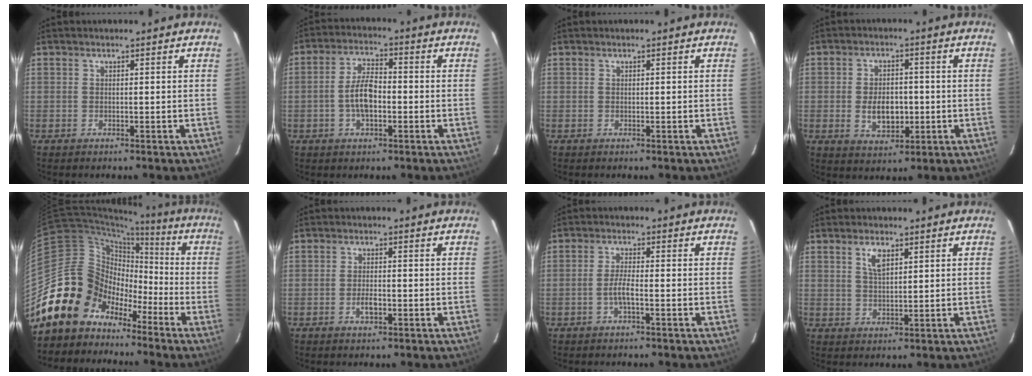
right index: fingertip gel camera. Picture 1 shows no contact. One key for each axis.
{"total": 6.4, "fx": -1.5, "fy": 2.9, "fz": 5.5, "tx": -0.109, "ty": 0.012, "tz": -0.024}
{"total": 0.0}
{"total": 7.1, "fx": -1.1, "fy": 4.4, "fz": 5.5, "tx": -0.104, "ty": 0.002, "tz": -0.009}
{"total": 15.1, "fx": -9.4, "fy": 11.4, "fz": 3.0, "tx": -0.069, "ty": 0.055, "tz": -0.173}
{"total": 2.5, "fx": -1.0, "fy": 1.1, "fz": 2.1, "tx": -0.041, "ty": 0.002, "tz": -0.017}
{"total": 2.7, "fx": -1.2, "fy": 0.2, "fz": 2.5, "tx": -0.052, "ty": 0.004, "tz": -0.024}
{"total": 3.9, "fx": 2.0, "fy": 1.7, "fz": 2.9, "tx": -0.053, "ty": 0.004, "tz": 0.039}